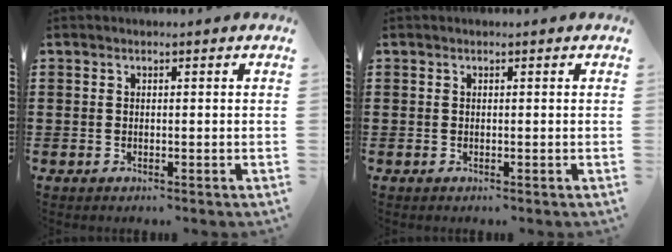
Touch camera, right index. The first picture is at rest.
{"total": 0.0}